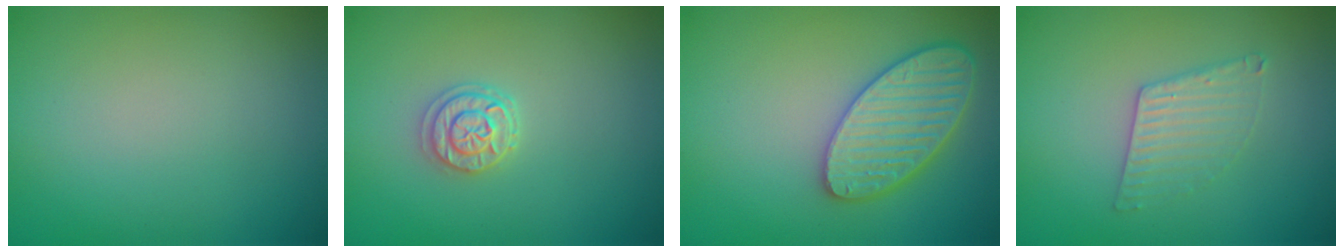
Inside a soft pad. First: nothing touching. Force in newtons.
{"total": 2.2, "press": 2.0, "slide": 0.8}
{"total": 5.1, "press": 4.7, "slide": 2.0}
{"total": 2.5, "press": 2.5, "slide": 0.2}